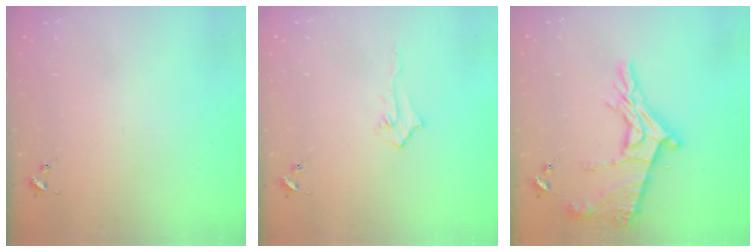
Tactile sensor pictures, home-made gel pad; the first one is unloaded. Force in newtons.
{"total": 4.5, "press": 4.5, "slide": 0.7}
{"total": 18.0, "press": 18.0, "slide": 1.5}